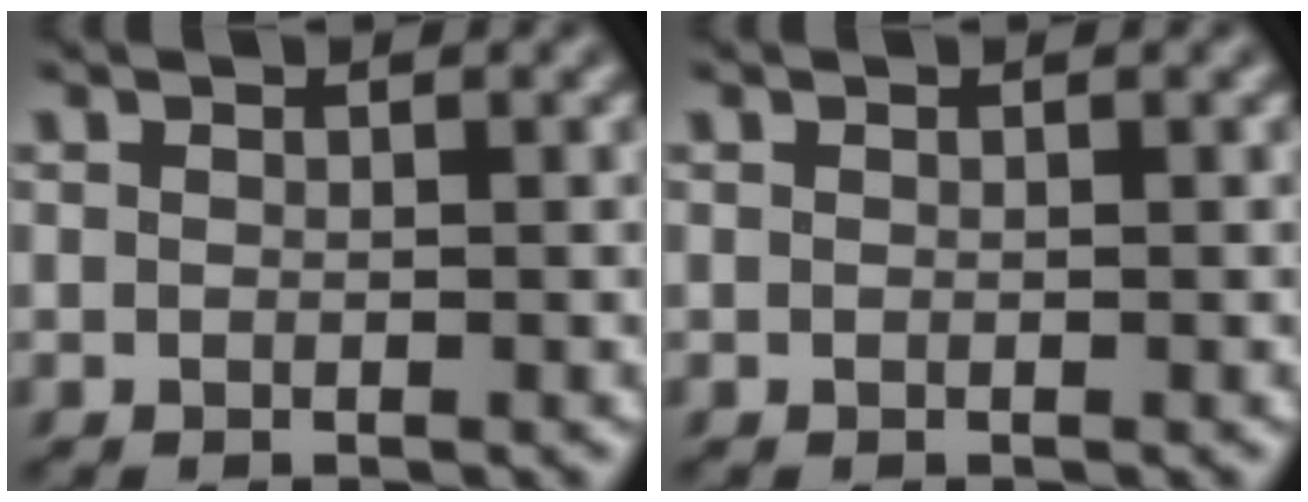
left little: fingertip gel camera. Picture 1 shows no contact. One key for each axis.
{"total": 0.0}